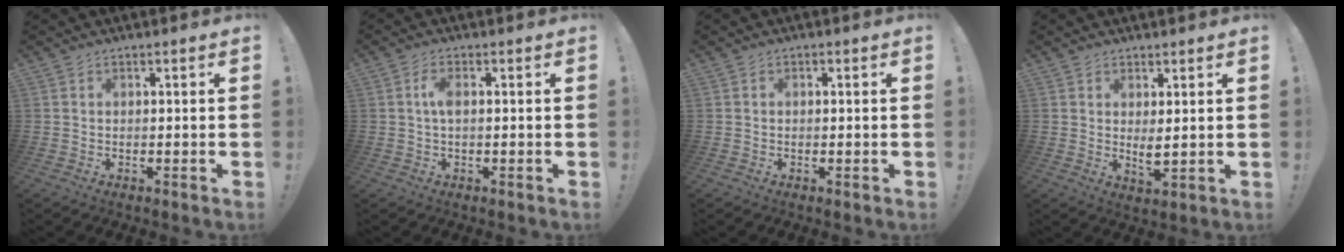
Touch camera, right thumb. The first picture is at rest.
{"total": 3.5, "force": [0.1, 1.4, 3.2], "torque": [-0.060, 0.002, -0.004]}
{"total": 0.7, "force": [-0.2, 0.5, 0.5], "torque": [-0.015, 0.006, -0.003]}
{"total": 3.7, "force": [1.7, 1.2, 3.1], "torque": [-0.034, -0.022, 0.028]}